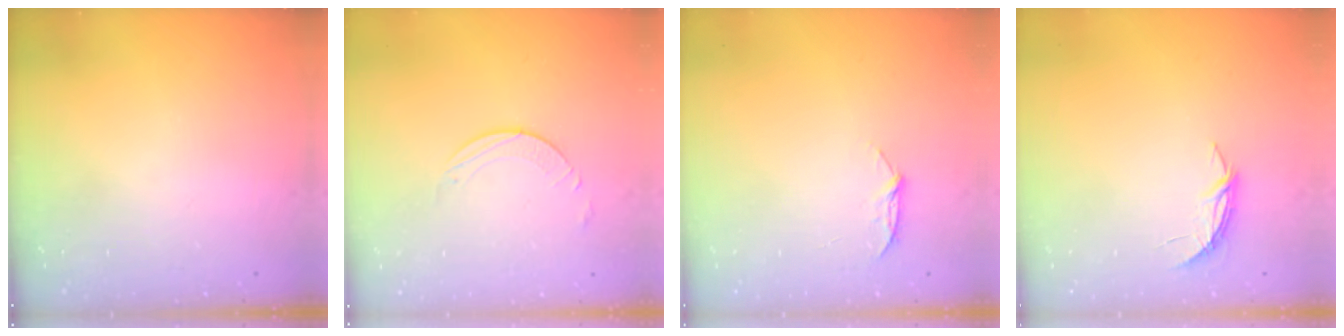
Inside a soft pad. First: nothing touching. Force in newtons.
{"total": 3.2, "press": 3.2, "slide": 0.3}
{"total": 5.9, "press": 5.8, "slide": 0.7}
{"total": 4.4, "press": 4.3, "slide": 0.4}